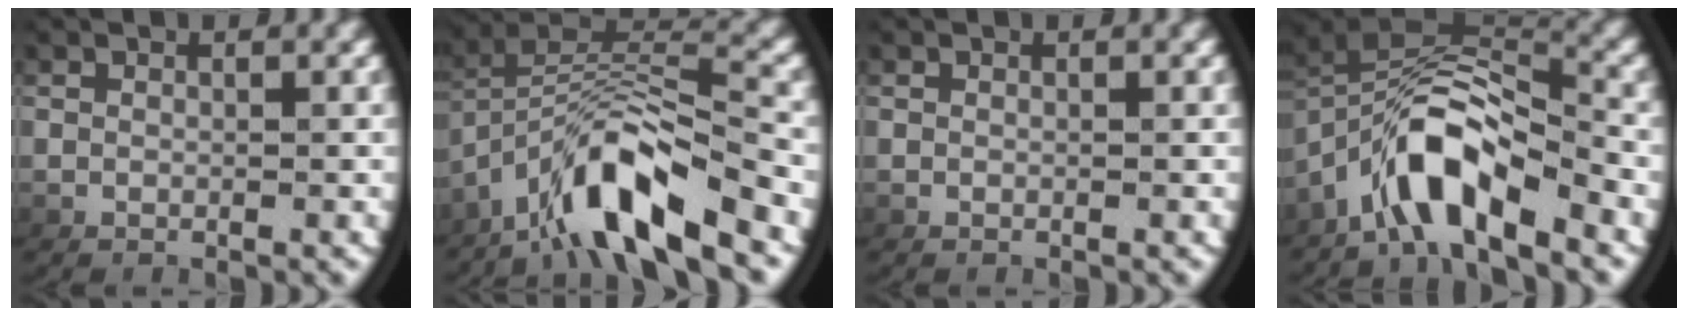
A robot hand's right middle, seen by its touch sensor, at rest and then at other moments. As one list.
[{"total": 6.5, "force": [-3.7, 1.8, 5.0], "torque": [-0.090, -0.003, -0.053]}, {"total": 0.0}, {"total": 6.6, "force": [-2.9, 3.4, 4.9], "torque": [-0.099, -0.006, -0.044]}]